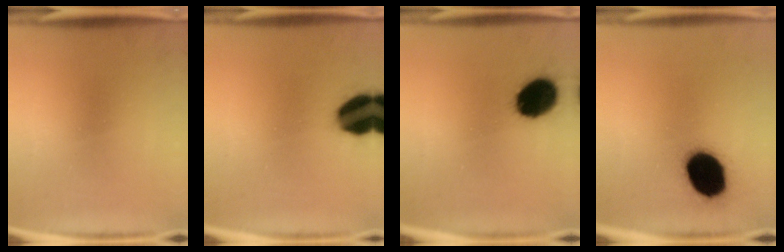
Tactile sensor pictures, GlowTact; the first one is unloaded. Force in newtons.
{"total": 14.3}
{"total": 14.0}
{"total": 17.4}